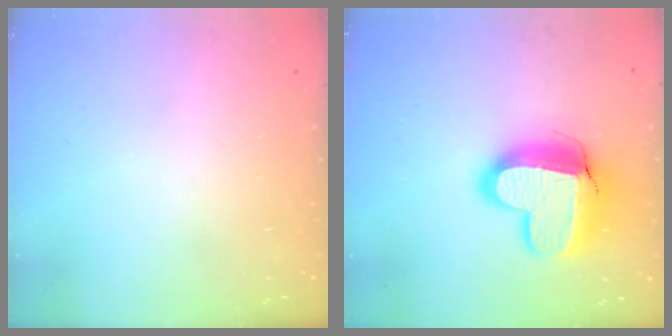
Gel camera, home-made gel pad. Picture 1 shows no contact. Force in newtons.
{"total": 17.3, "press": 17.2, "slide": 1.3}